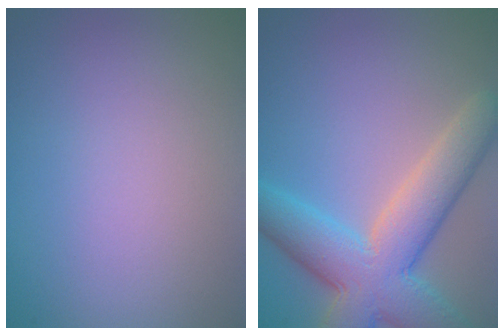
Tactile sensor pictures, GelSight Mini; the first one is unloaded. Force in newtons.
{"total": 8.7, "press": 8.7, "slide": 0.4}